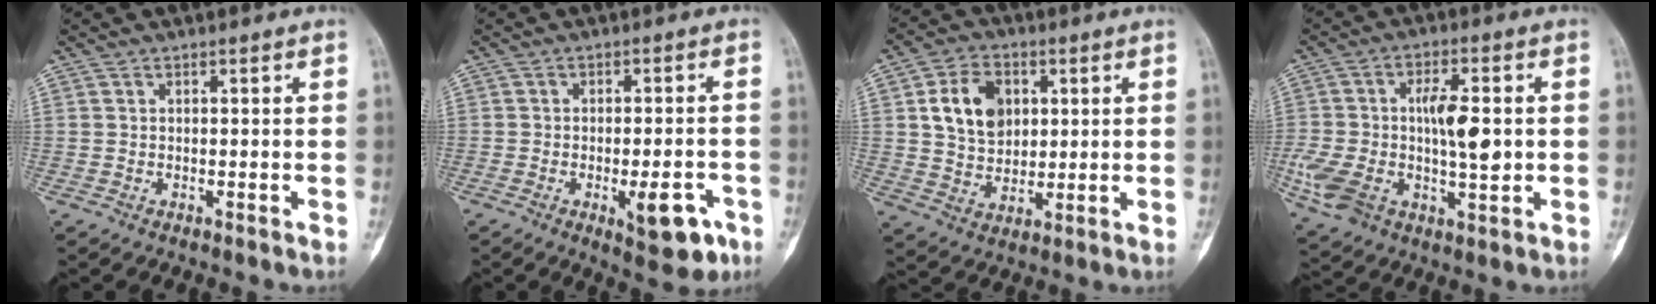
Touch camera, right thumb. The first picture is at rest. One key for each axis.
{"total": 8.7, "fx": -3.7, "fy": 3.4, "fz": 7.1, "tx": -0.078, "ty": 0.011, "tz": -0.041}
{"total": 10.9, "fx": 2.9, "fy": 8.1, "fz": 6.7, "tx": -0.088, "ty": -0.007, "tz": 0.055}
{"total": 15.5, "fx": -0.5, "fy": 8.0, "fz": 13.3, "tx": -0.249, "ty": 0.014, "tz": -0.001}